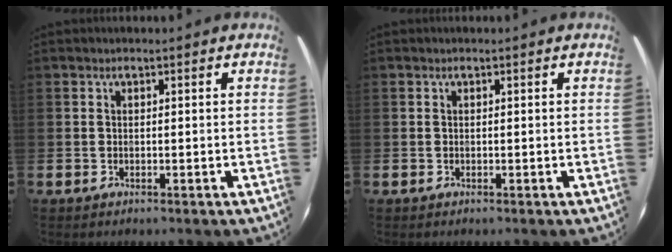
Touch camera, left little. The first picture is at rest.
{"total": 0.0}